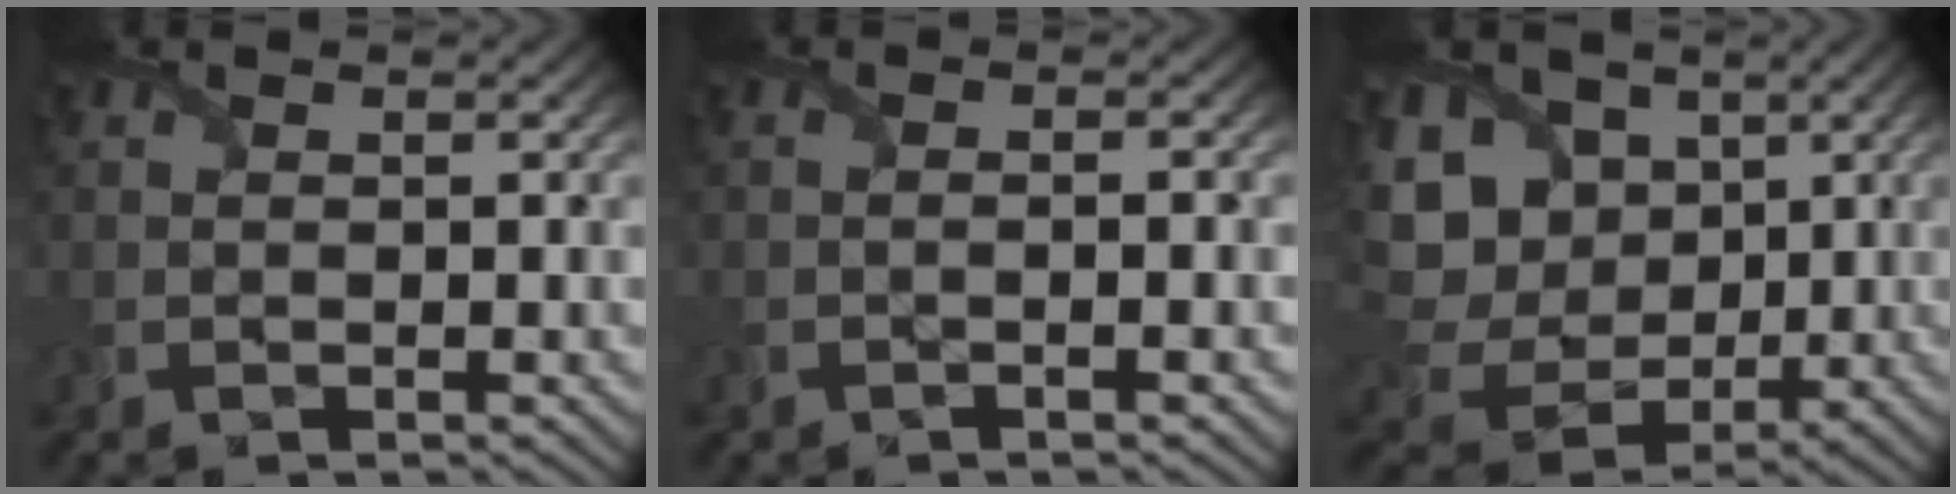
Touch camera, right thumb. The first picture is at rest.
{"total": 1.5, "force": [-0.9, -0.5, 1.0], "torque": [-0.017, 0.003, -0.018]}
{"total": 14.7, "force": [3.5, 12.1, 7.6], "torque": [-0.248, 0.018, 0.075]}